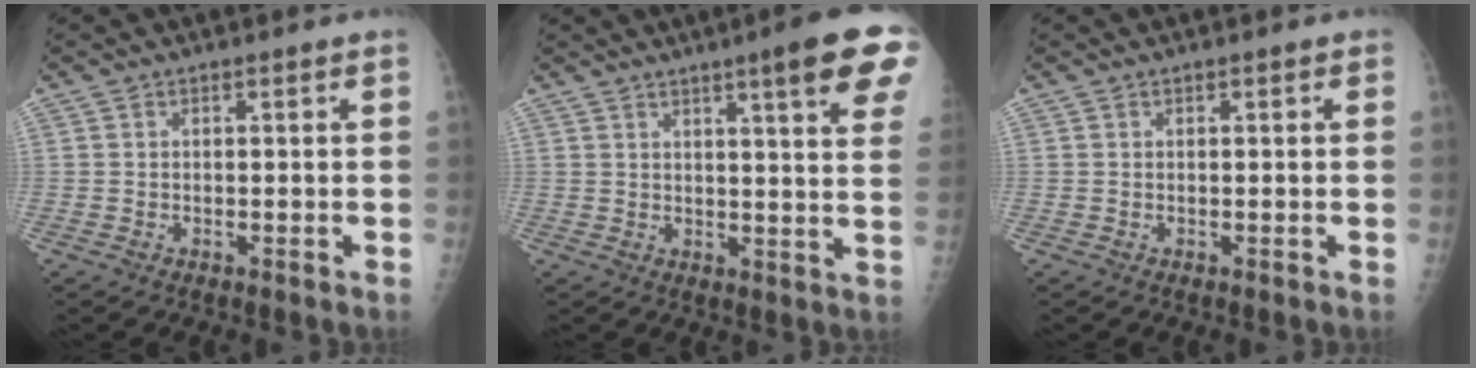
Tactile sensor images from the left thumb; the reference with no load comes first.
{"total": 13.3, "force": [7.5, 1.4, 11.0], "torque": [-0.126, -0.030, 0.087]}
{"total": 0.7, "force": [0.3, 0.2, 0.6], "torque": [-0.011, 0.001, 0.003]}